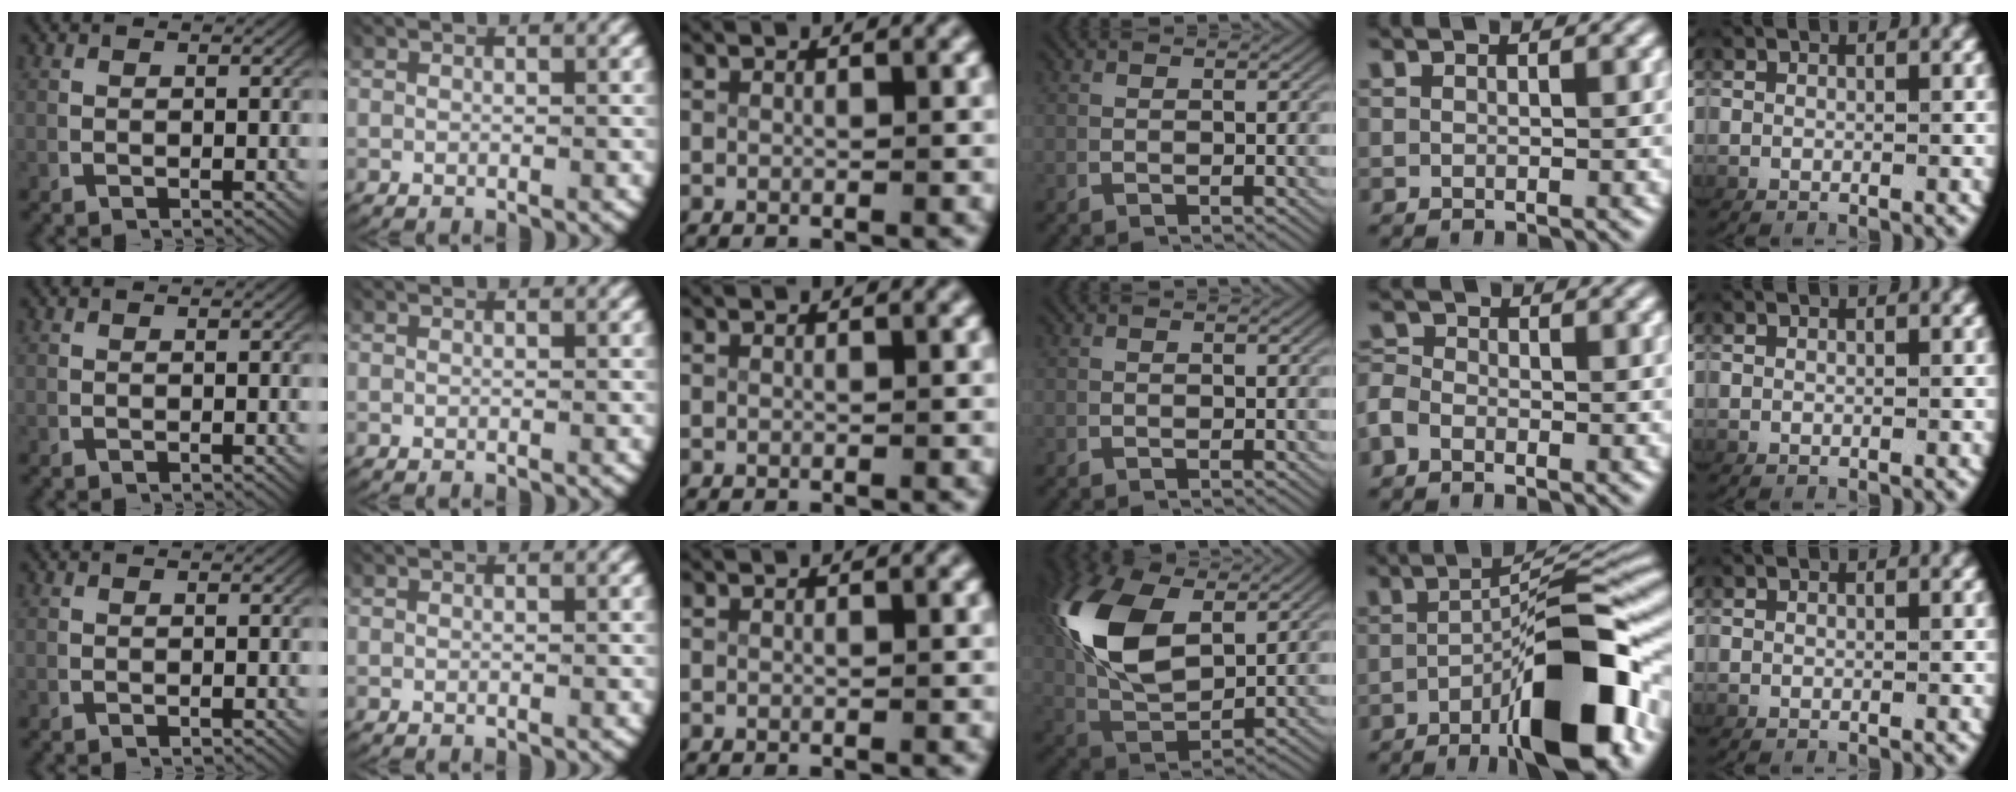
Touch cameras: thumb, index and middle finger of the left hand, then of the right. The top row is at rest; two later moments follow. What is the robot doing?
{"motion": "lift_and_place", "object": "fork"}